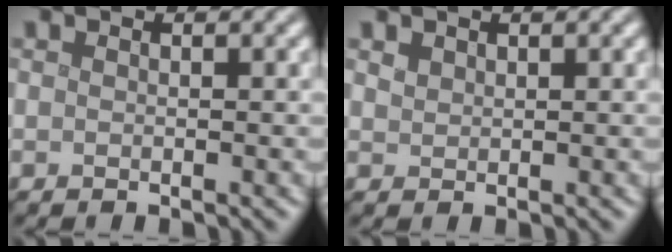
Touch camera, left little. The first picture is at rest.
{"total": 0.9, "force": [0.7, 0.5, 0.2], "torque": [-0.005, -0.001, 0.017]}